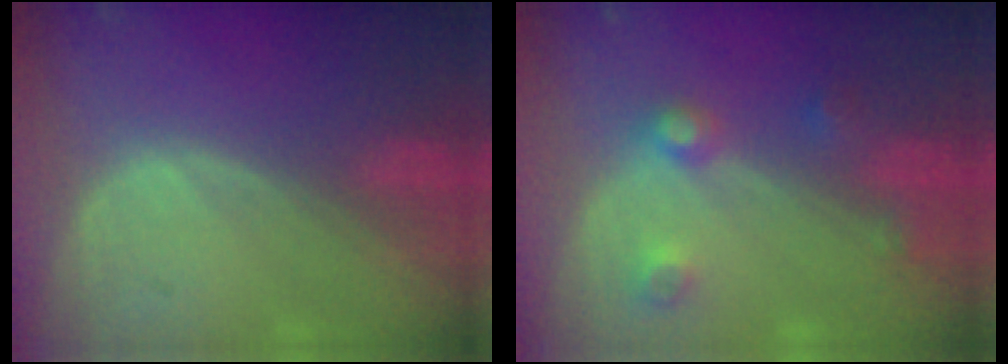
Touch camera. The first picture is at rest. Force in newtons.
{"total": 4.4, "press": 3.9, "slide": 2.1}